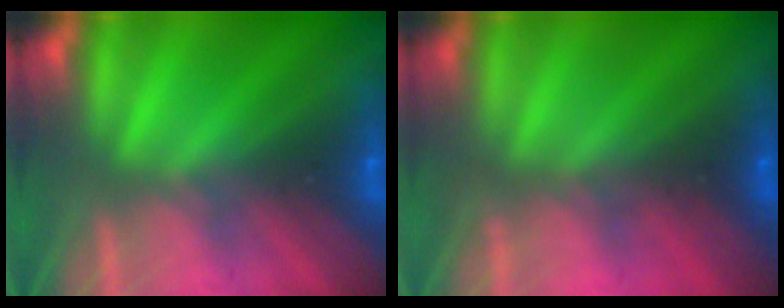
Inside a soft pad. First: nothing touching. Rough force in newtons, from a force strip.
{"total": 4.5}